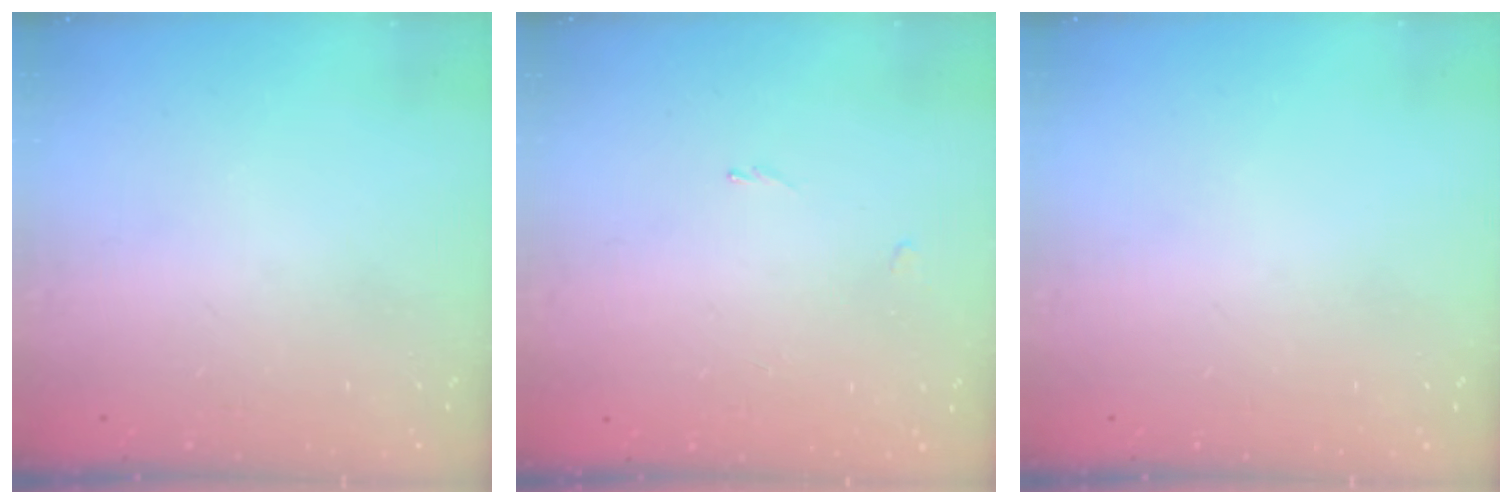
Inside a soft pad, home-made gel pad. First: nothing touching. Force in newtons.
{"total": 0.7, "press": 0.5, "slide": 0.4}
{"total": 0.0}